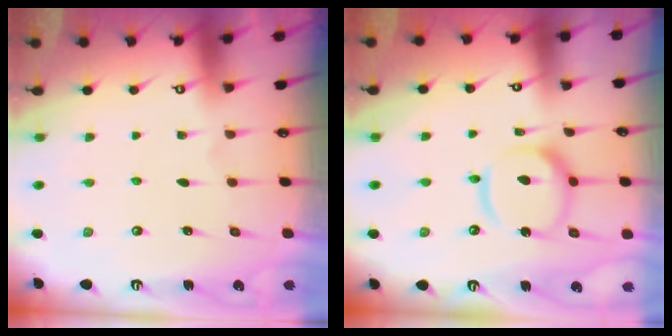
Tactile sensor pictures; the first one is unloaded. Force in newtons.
{"total": 15.3, "press": 15.2, "slide": 1.7}